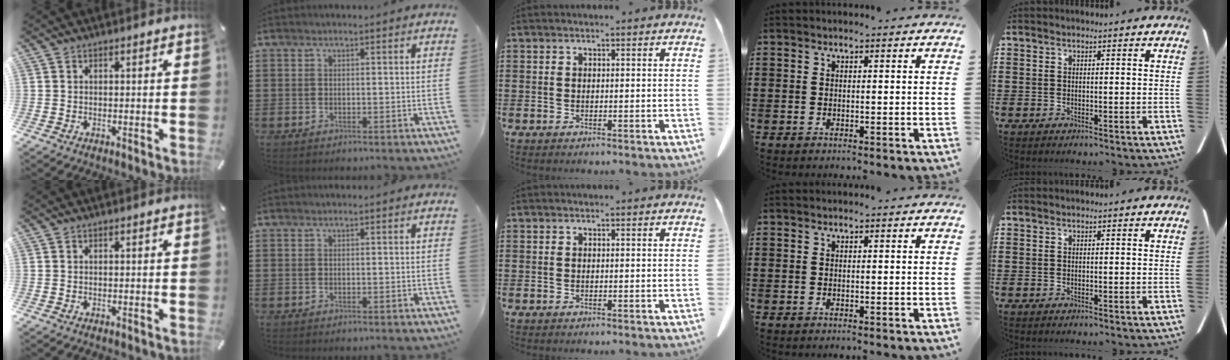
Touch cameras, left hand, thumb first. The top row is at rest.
{}